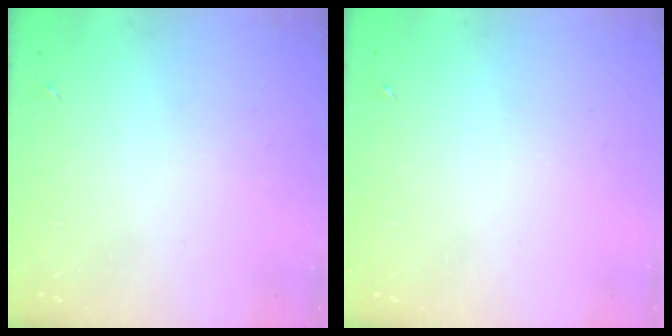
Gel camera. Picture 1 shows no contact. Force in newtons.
{"total": 0.0}